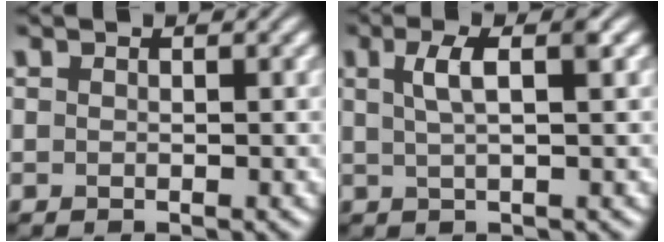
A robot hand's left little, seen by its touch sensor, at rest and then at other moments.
{"total": 3.3, "force": [0.9, 0.9, 3.0], "torque": [-0.047, 0.008, 0.014]}